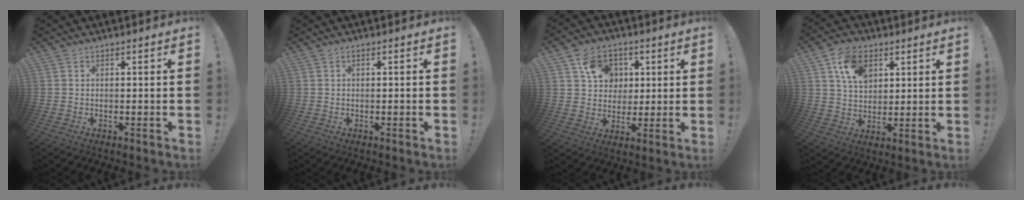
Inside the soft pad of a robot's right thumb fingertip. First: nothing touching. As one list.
[{"total": 0.0}, {"total": 11.4, "force": [4.3, 9.6, 4.5], "torque": [-0.062, -0.011, 0.086]}, {"total": 11.5, "force": [5.4, 8.2, 6.0], "torque": [-0.093, -0.014, 0.102]}]